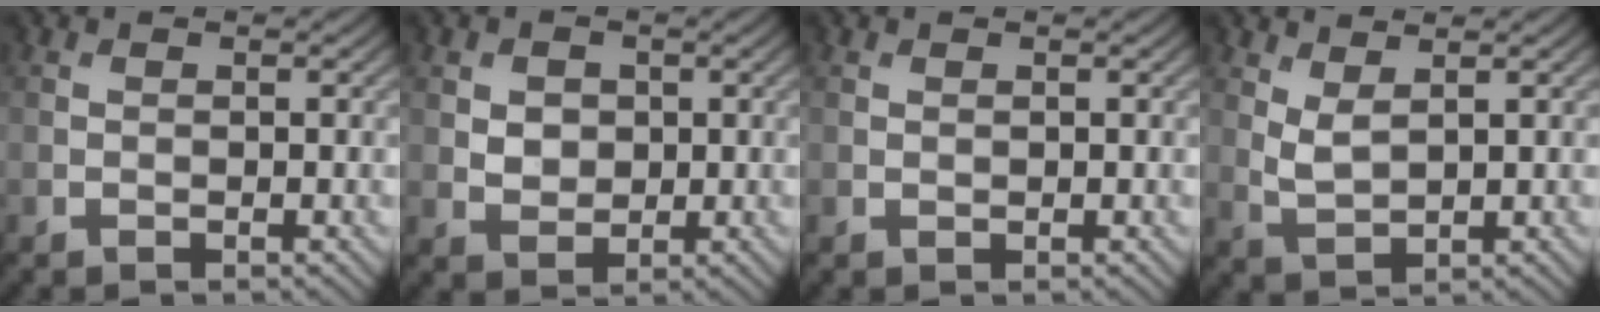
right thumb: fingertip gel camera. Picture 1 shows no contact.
{"total": 2.8, "force": [0.5, 2.3, 1.4], "torque": [-0.036, -0.003, 0.004]}
{"total": 0.0}
{"total": 2.7, "force": [1.7, 0.9, 1.9], "torque": [-0.051, -0.006, 0.039]}